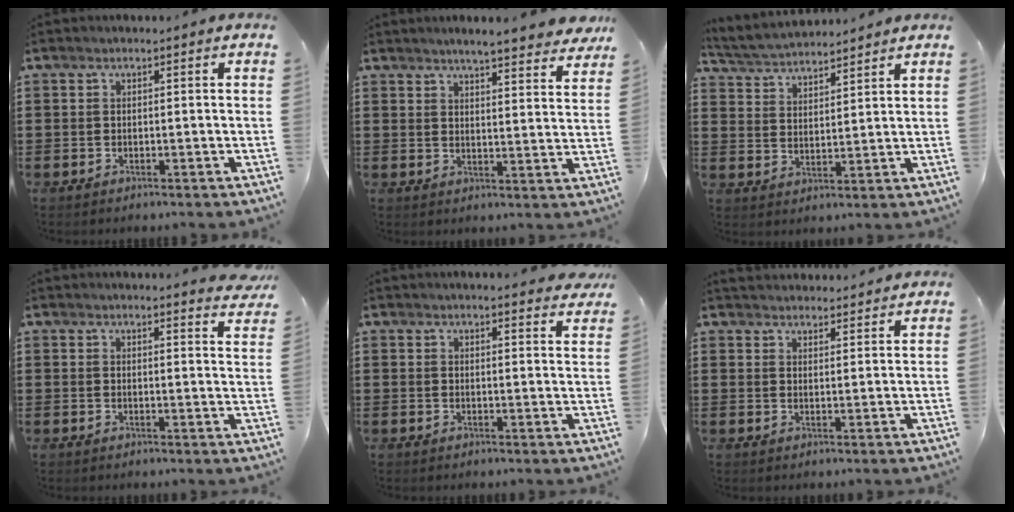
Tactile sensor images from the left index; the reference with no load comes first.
{"total": 4.8, "force": [4.6, -0.4, 1.3], "torque": [-0.035, -0.024, 0.079]}
{"total": 4.0, "force": [4.0, 0.4, 0.3], "torque": [-0.025, -0.017, 0.070]}
{"total": 3.0, "force": [2.9, -0.4, 0.6], "torque": [-0.014, -0.015, 0.053]}
{"total": 3.0, "force": [2.9, -0.2, 0.5], "torque": [-0.012, -0.012, 0.054]}
{"total": 2.8, "force": [2.8, 0.2, -0.2], "torque": [-0.005, -0.008, 0.053]}